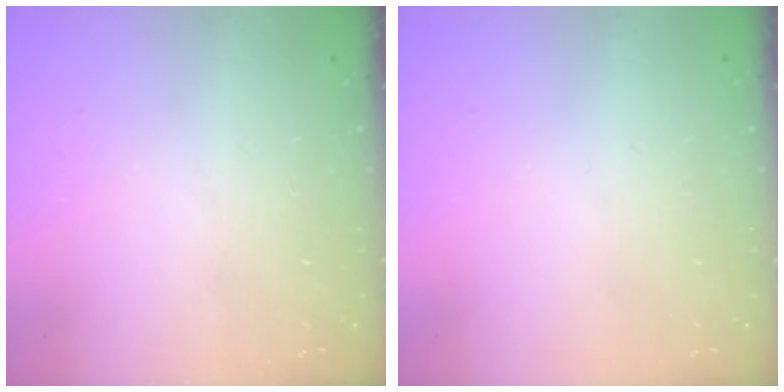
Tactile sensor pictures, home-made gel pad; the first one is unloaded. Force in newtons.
{"total": 0.0}